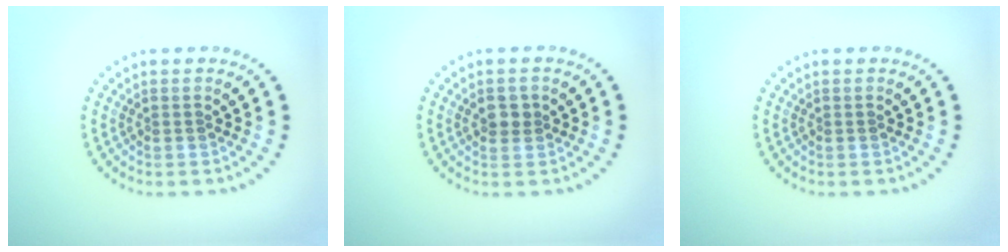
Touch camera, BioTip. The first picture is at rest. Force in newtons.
{"total": 1.7, "press": 1.6, "slide": 0.5}
{"total": 0.0}